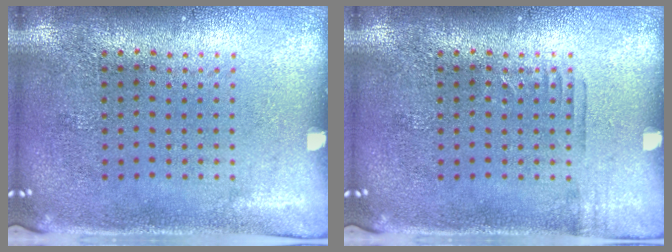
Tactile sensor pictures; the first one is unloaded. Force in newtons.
{"total": 0.7, "press": 0.6, "slide": 0.2}